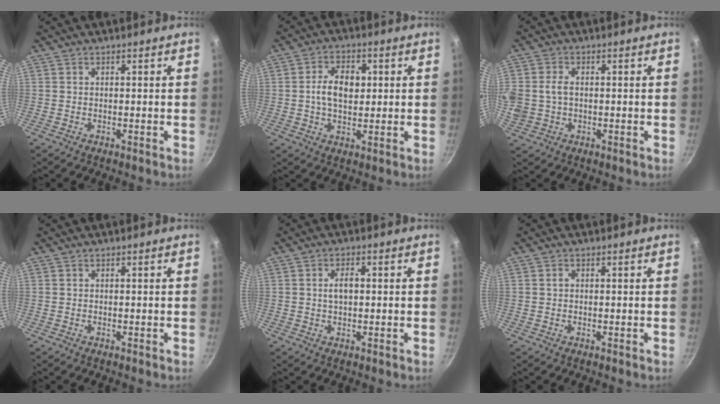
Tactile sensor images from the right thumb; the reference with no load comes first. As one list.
[{"total": 7.7, "force": [0.9, 4.9, 5.8], "torque": [-0.085, 0.007, 0.012]}, {"total": 7.4, "force": [0.1, 5.4, 5.0], "torque": [-0.123, 0.010, 0.006]}, {"total": 0.0}, {"total": 3.2, "force": [0.3, 1.8, 2.7], "torque": [-0.046, 0.004, 0.005]}, {"total": 0.6, "force": [0.1, 0.5, 0.4], "torque": [-0.005, 0.001, 0.000]}]